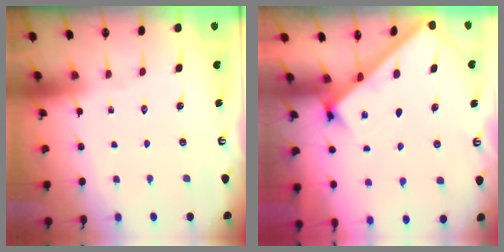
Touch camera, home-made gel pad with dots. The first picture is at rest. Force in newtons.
{"total": 2.7, "press": 2.7, "slide": 0.4}